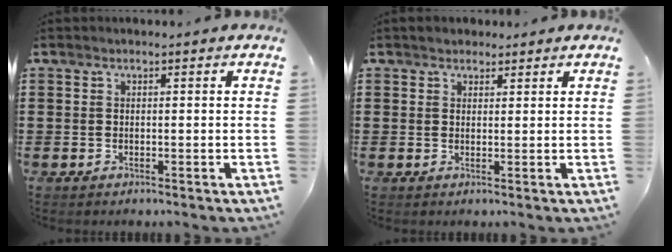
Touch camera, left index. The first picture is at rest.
{"total": 1.7, "force": [1.5, 0.9, 0.0], "torque": [-0.005, 0.007, 0.029]}